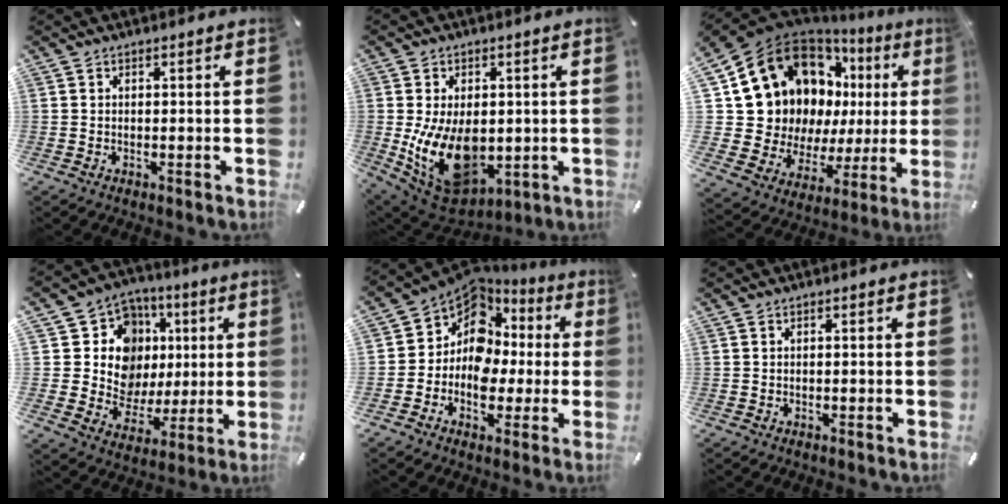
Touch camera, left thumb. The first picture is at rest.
{"total": 16.7, "force": [-1.7, 11.2, 12.3], "torque": [-0.240, -0.007, -0.020]}
{"total": 19.2, "force": [8.2, 14.3, 9.9], "torque": [-0.152, -0.077, 0.173]}
{"total": 14.5, "force": [2.6, 13.5, 4.8], "torque": [-0.057, -0.030, 0.069]}
{"total": 9.7, "force": [0.8, 9.0, 3.3], "torque": [-0.079, -0.034, 0.019]}
{"total": 0.0}